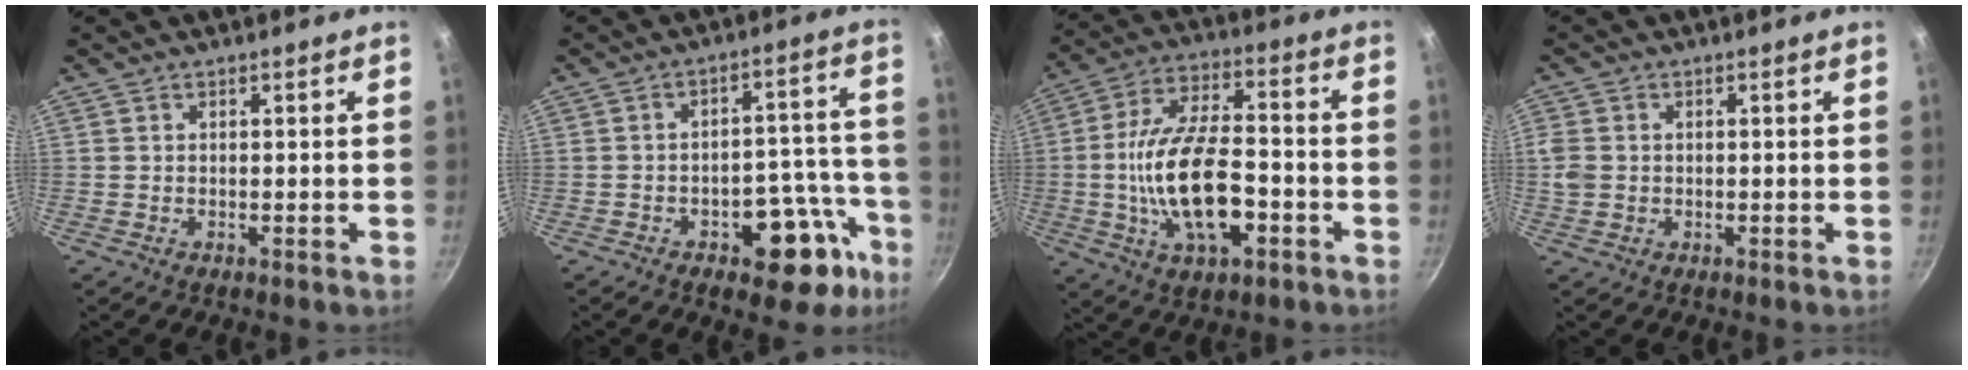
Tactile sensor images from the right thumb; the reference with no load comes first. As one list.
[{"total": 14.1, "force": [-7.2, 7.7, 9.4], "torque": [-0.048, 0.061, -0.088]}, {"total": 18.1, "force": [-4.4, 8.6, 15.3], "torque": [-0.271, 0.029, -0.079]}, {"total": 3.5, "force": [0.0, 3.0, 1.9], "torque": [-0.036, 0.000, -0.001]}]